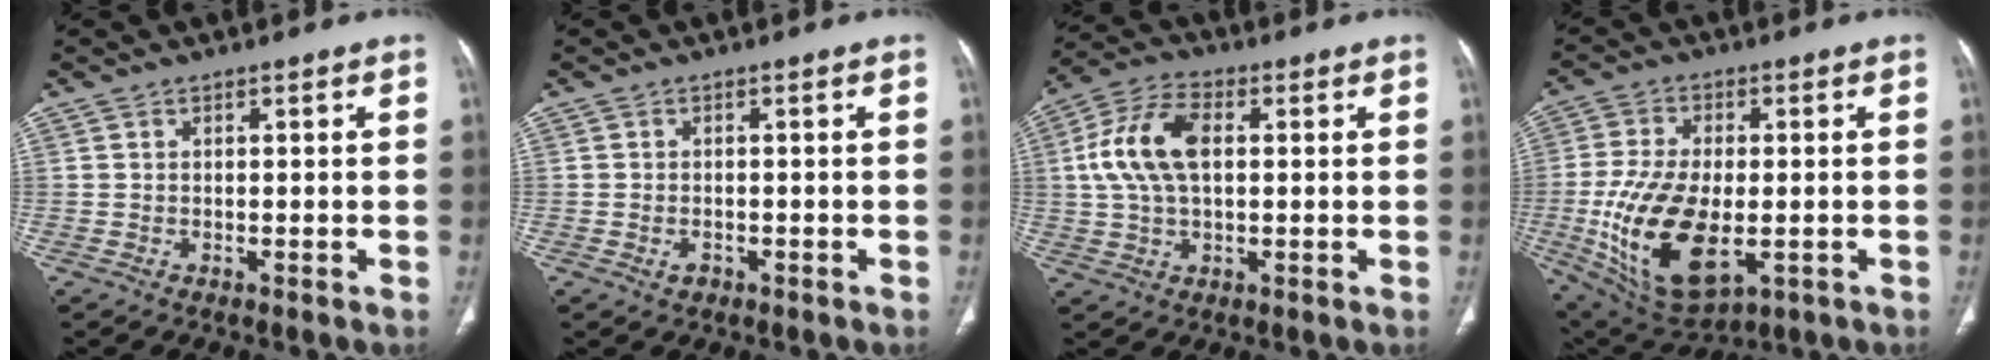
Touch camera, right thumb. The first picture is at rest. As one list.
[{"total": 1.6, "force": [-0.7, 1.1, 0.9], "torque": [-0.014, 0.006, -0.008]}, {"total": 11.9, "force": [1.7, 6.8, 9.6], "torque": [-0.197, 0.020, 0.028]}, {"total": 18.6, "force": [-3.6, 9.8, 15.4], "torque": [-0.299, -0.011, -0.043]}]